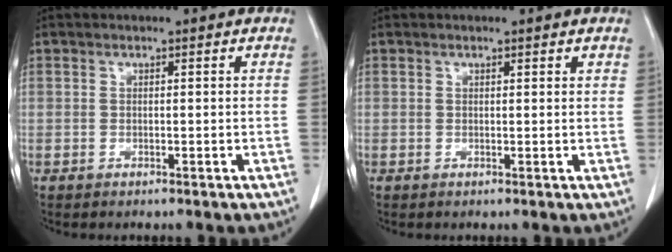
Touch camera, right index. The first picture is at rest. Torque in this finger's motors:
{"motor_torque": [-0.01, -0.02, -0.11, -0.01]}